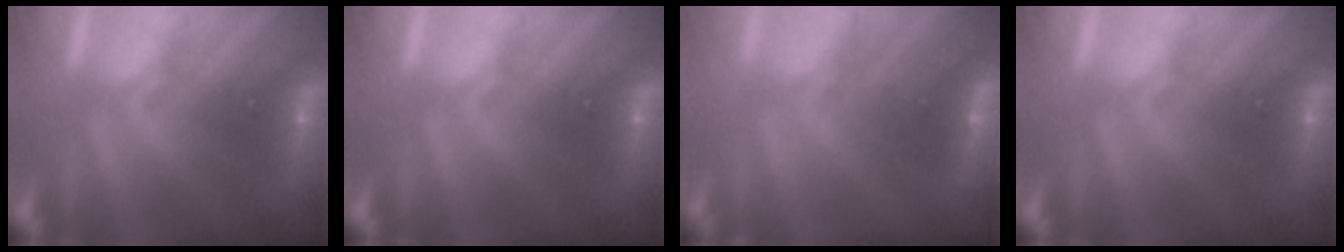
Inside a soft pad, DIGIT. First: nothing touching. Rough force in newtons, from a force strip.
{"total": 0.0}
{"total": 1.8}
{"total": 0.0}